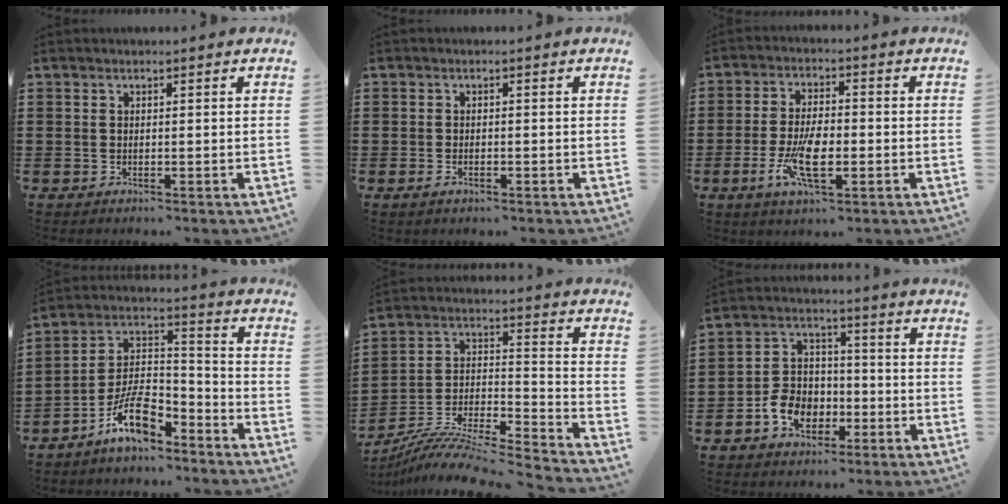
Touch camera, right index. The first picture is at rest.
{"total": 1.0, "force": [-0.5, 0.5, 0.8], "torque": [-0.016, -0.001, -0.010]}
{"total": 8.4, "force": [-2.2, 3.3, 7.4], "torque": [-0.161, -0.011, -0.043]}
{"total": 10.7, "force": [-7.6, 4.1, 6.3], "torque": [-0.126, 0.022, -0.144]}
{"total": 8.7, "force": [-8.0, 0.7, 3.4], "torque": [-0.066, 0.001, -0.163]}
{"total": 7.1, "force": [-2.9, 5.6, 3.2], "torque": [-0.083, 0.015, -0.056]}